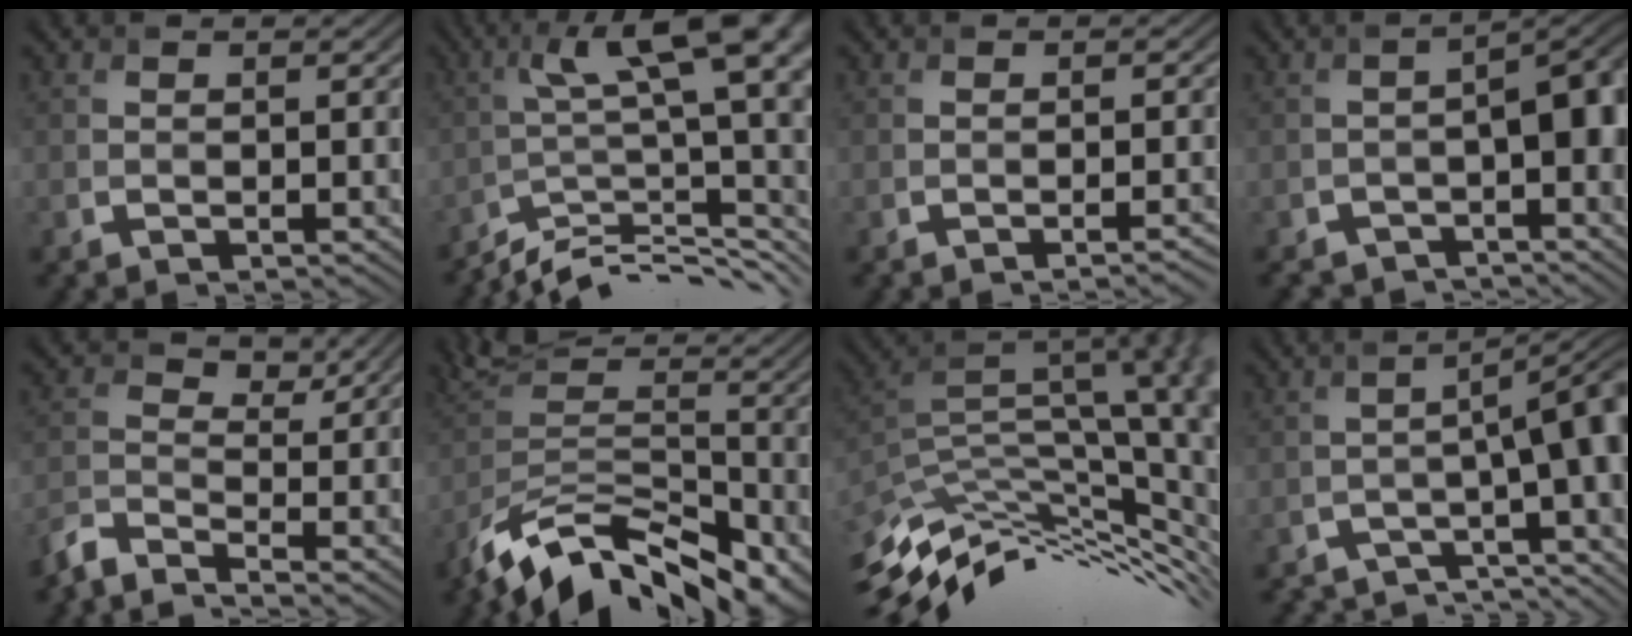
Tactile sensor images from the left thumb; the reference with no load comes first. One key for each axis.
{"total": 13.9, "fx": -4.9, "fy": 3.8, "fz": 12.4, "tx": -0.187, "ty": 0.013, "tz": -0.083}
{"total": 1.9, "fx": -1.1, "fy": 0.5, "fz": 1.4, "tx": -0.008, "ty": 0.008, "tz": -0.024}
{"total": 6.1, "fx": -3.5, "fy": 1.9, "fz": 4.6, "tx": -0.069, "ty": -0.009, "tz": -0.055}
{"total": 3.2, "fx": -2.6, "fy": 1.1, "fz": 1.5, "tx": -0.036, "ty": -0.006, "tz": -0.063}
{"total": 11.4, "fx": -8.9, "fy": 4.0, "fz": 6.0, "tx": -0.114, "ty": 0.001, "tz": -0.151}
{"total": 12.8, "fx": -6.2, "fy": 4.6, "fz": 10.2, "tx": -0.175, "ty": 0.008, "tz": -0.100}
{"total": 9.4, "fx": -6.4, "fy": 2.0, "fz": 6.6, "tx": -0.088, "ty": -0.005, "tz": -0.091}